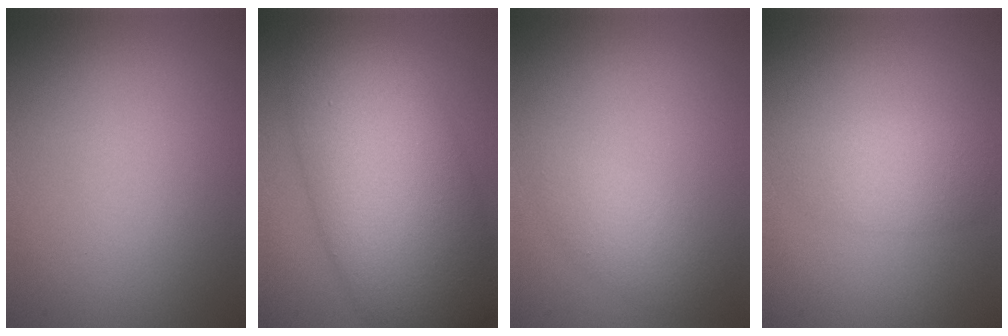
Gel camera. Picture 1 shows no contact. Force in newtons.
{"total": 12.2, "press": 12.2, "slide": 0.4}
{"total": 2.0, "press": 2.0, "slide": 0.1}
{"total": 2.5, "press": 2.5, "slide": 0.2}